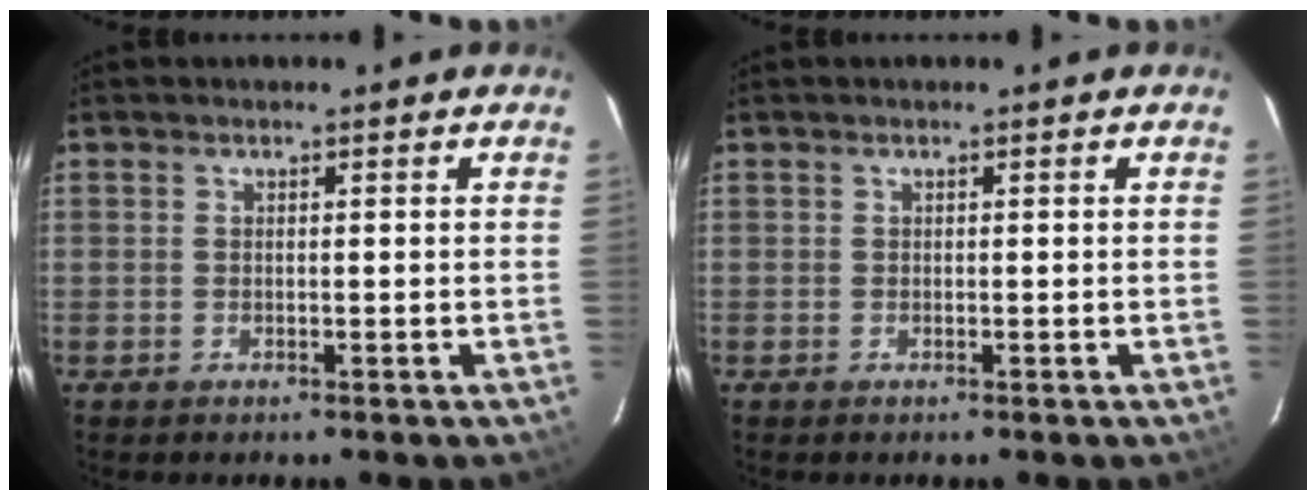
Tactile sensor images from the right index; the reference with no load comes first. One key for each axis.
{"total": 0.0}